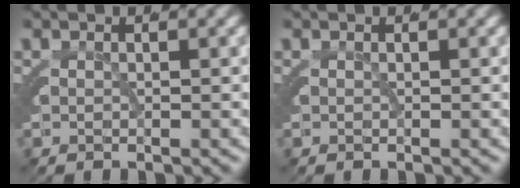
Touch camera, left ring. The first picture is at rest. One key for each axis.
{"total": 0.0}